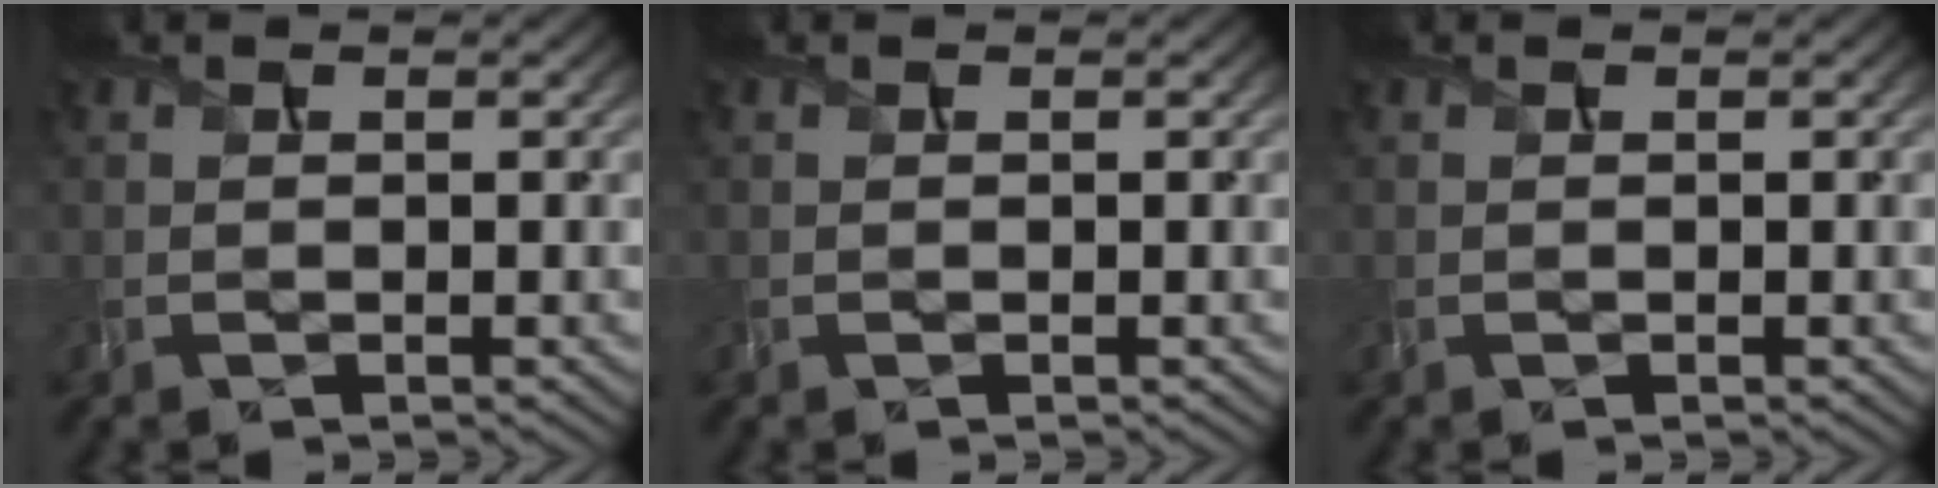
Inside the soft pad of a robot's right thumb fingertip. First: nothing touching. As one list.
[{"total": 0.0}, {"total": 0.0}]